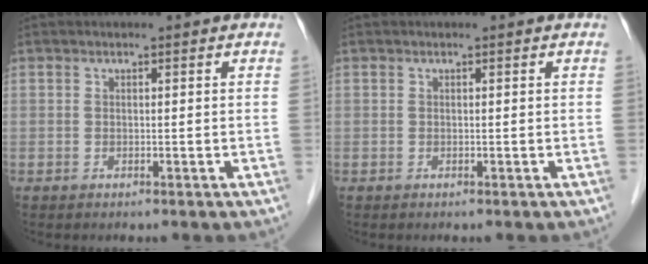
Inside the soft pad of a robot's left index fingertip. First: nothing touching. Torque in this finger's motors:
{"motor_torque": [0.00, 0.00, -0.02, 0.00]}